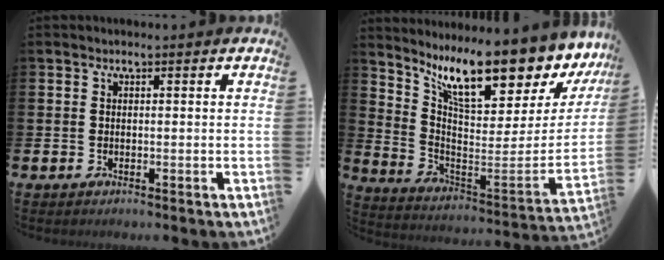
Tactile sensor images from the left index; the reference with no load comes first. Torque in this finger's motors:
{"motor_torque": [1.15, -0.99, 1.05, 0.21]}